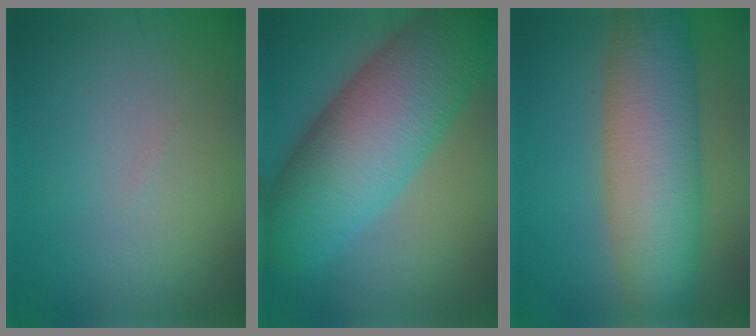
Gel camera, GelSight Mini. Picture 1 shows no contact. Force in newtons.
{"total": 12.9, "press": 12.9, "slide": 0.5}
{"total": 9.8, "press": 9.8, "slide": 0.1}